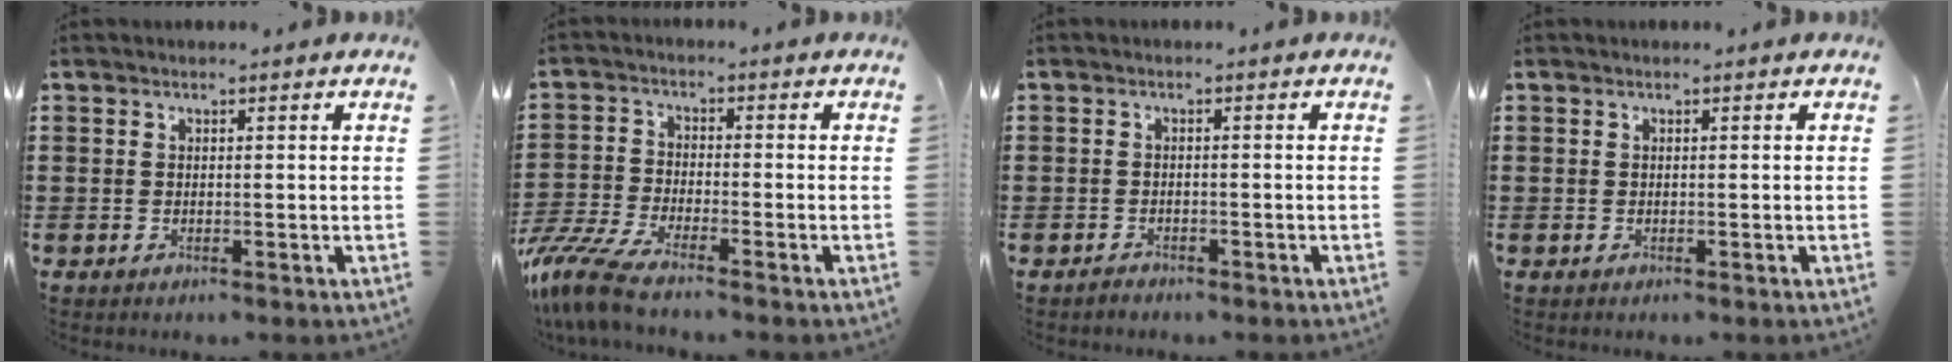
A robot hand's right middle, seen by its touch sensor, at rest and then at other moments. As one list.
[{"total": 7.1, "force": [-6.1, 0.7, 3.5], "torque": [-0.107, -0.016, -0.127]}, {"total": 1.1, "force": [-1.0, 0.4, 0.0], "torque": [-0.003, 0.002, -0.023]}, {"total": 0.0}]